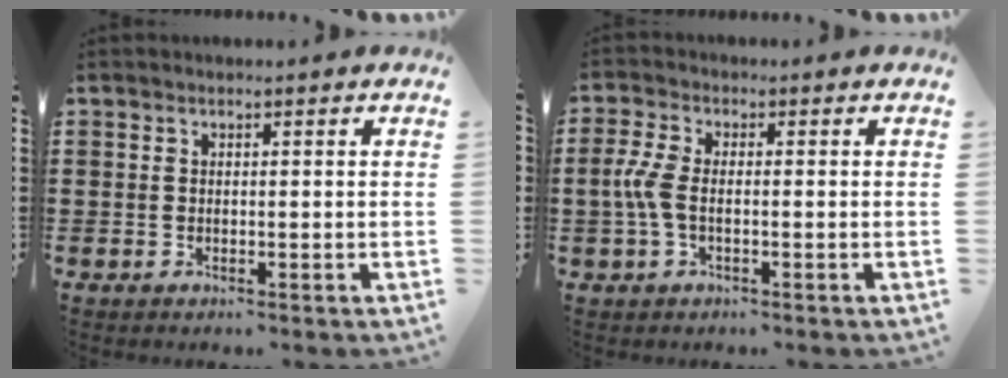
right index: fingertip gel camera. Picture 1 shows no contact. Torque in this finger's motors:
{"motor_torque": [1.07, 1.07, 0.23, 0.10]}